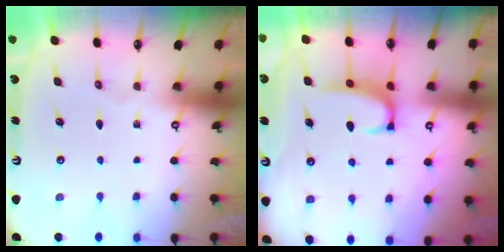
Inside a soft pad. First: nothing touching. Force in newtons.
{"total": 2.4, "press": 2.3, "slide": 0.6}